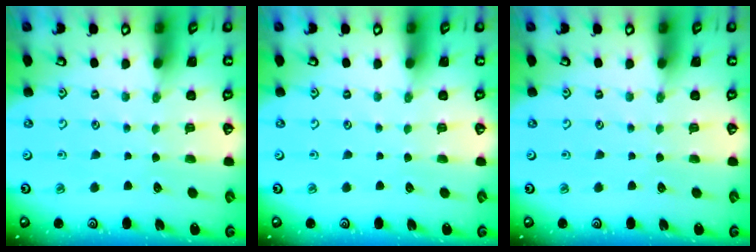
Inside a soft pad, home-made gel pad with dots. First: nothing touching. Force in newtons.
{"total": 0.0}
{"total": 0.0}